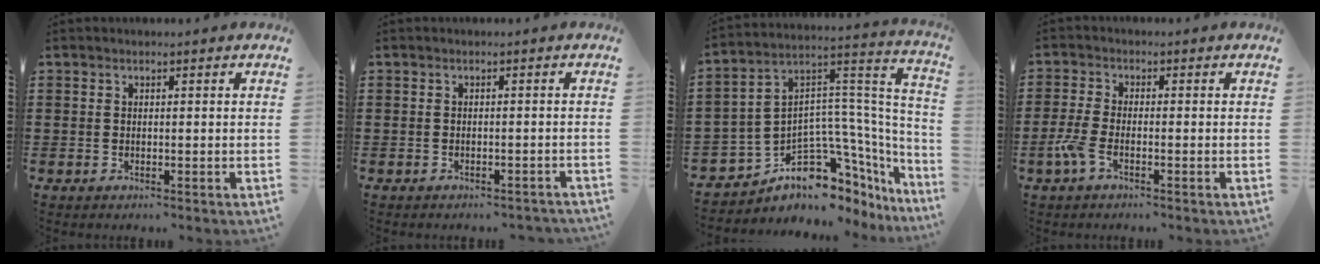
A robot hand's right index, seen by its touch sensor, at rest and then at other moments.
{"total": 0.9, "force": [-0.9, 0.3, 0.1], "torque": [-0.007, -0.001, -0.018]}
{"total": 7.8, "force": [-5.2, 4.8, 3.4], "torque": [-0.073, -0.019, -0.095]}
{"total": 3.5, "force": [-1.9, 0.9, 2.8], "torque": [-0.075, -0.005, -0.042]}